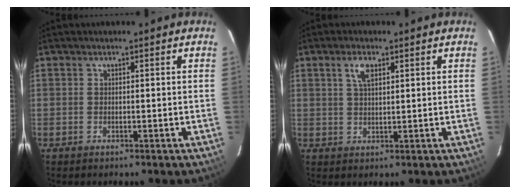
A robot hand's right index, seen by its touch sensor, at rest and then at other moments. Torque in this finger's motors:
{"motor_torque": [0.05, -0.02, 0.21, 0.06]}